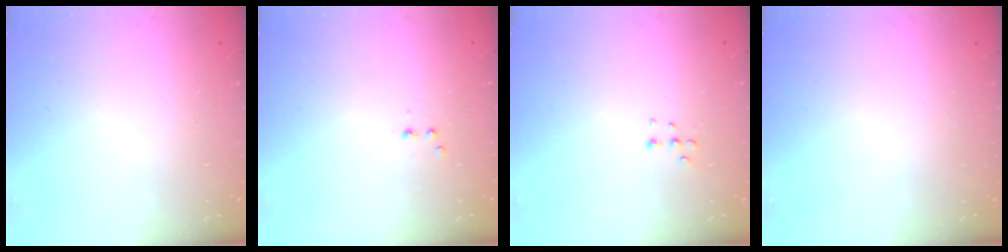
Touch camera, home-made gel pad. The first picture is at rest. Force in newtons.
{"total": 2.3, "press": 2.1, "slide": 0.9}
{"total": 4.4, "press": 4.4, "slide": 0.3}
{"total": 0.0}